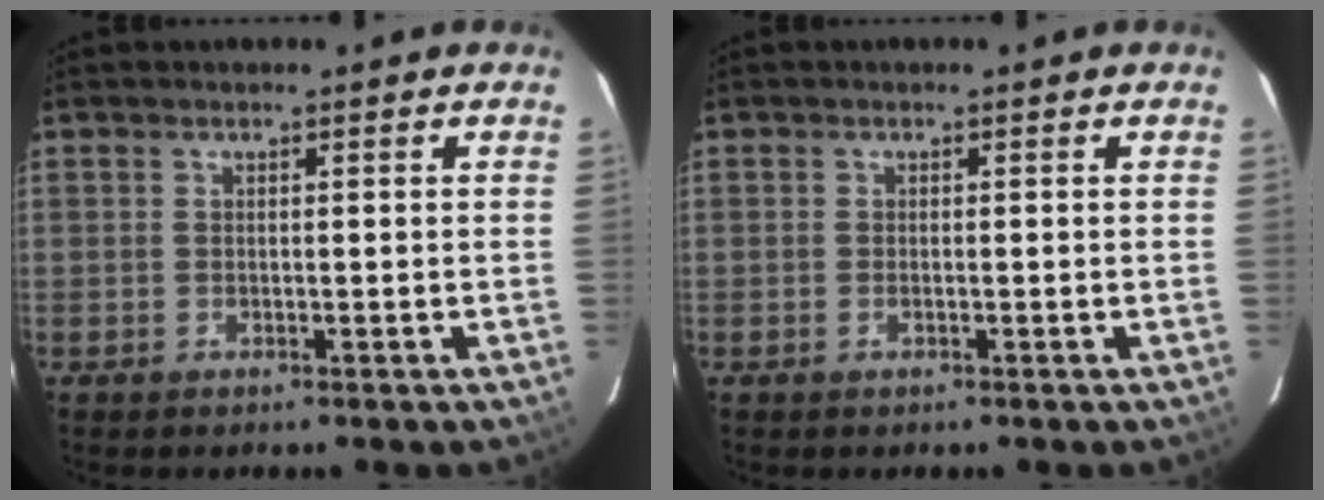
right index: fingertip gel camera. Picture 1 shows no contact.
{"total": 0.5, "force": [-0.3, 0.2, 0.4], "torque": [-0.008, -0.001, -0.005]}